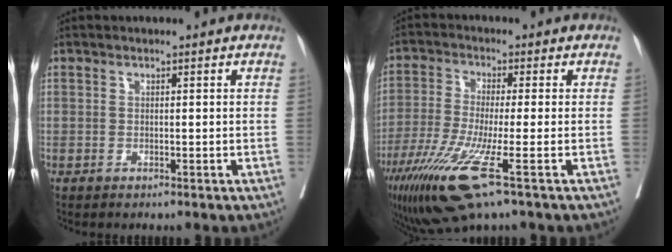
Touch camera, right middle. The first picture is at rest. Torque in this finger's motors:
{"motor_torque": [1.01, -1.13, 0.53, 0.21]}